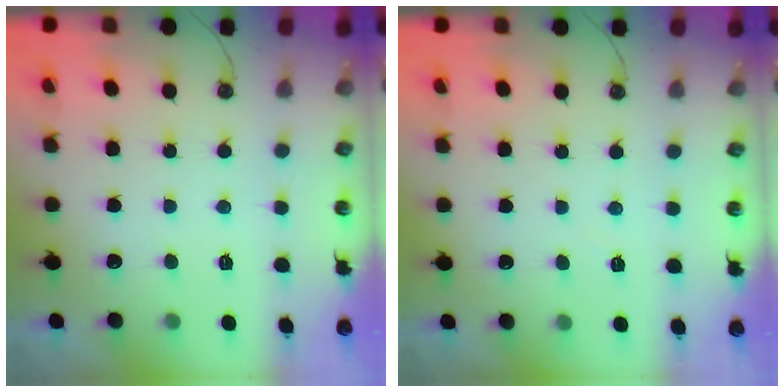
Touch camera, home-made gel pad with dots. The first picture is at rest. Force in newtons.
{"total": 4.2, "press": 4.2, "slide": 0.7}